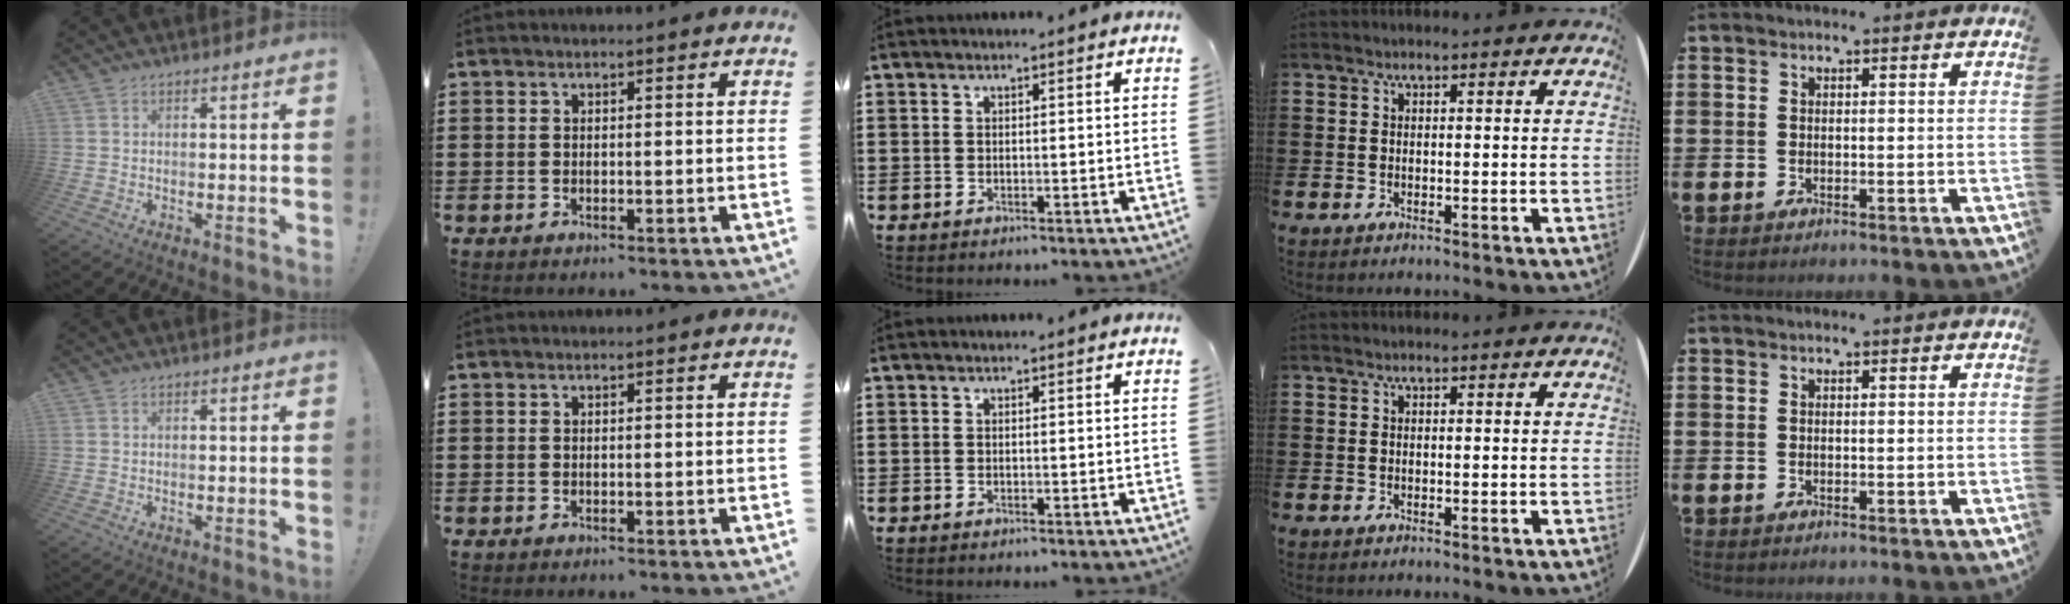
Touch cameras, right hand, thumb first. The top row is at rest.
{}